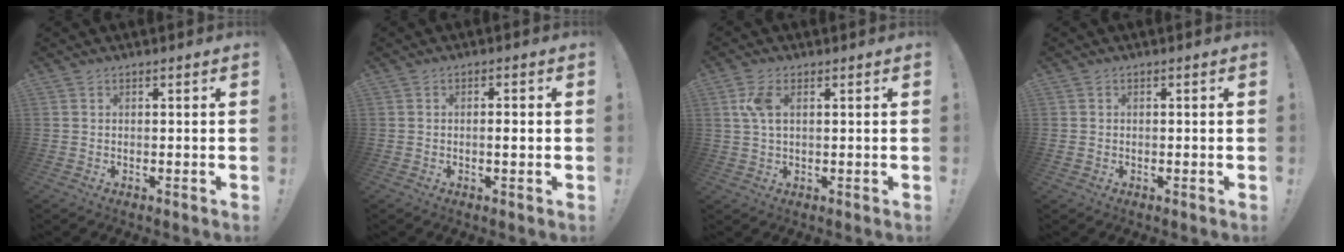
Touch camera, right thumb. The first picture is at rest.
{"total": 2.3, "force": [-0.3, 0.4, 2.2], "torque": [-0.024, -0.005, -0.011]}
{"total": 5.5, "force": [1.6, 2.6, 4.5], "torque": [-0.090, 0.002, 0.026]}
{"total": 0.8, "force": [-0.3, 0.8, 0.1], "torque": [-0.001, 0.001, -0.005]}